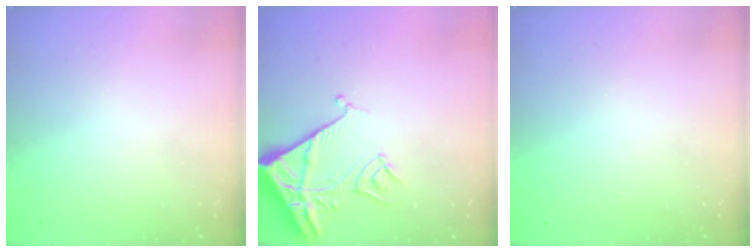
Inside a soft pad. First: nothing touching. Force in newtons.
{"total": 10.5, "press": 10.5, "slide": 1.2}
{"total": 1.6, "press": 1.6, "slide": 0.1}